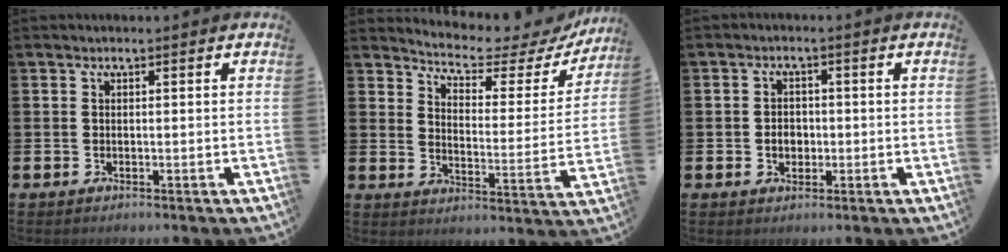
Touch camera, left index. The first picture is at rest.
{"total": 5.3, "force": [5.0, 1.2, 1.3], "torque": [-0.045, -0.044, 0.078]}
{"total": 2.4, "force": [-0.4, 2.0, 1.4], "torque": [-0.007, -0.003, -0.015]}